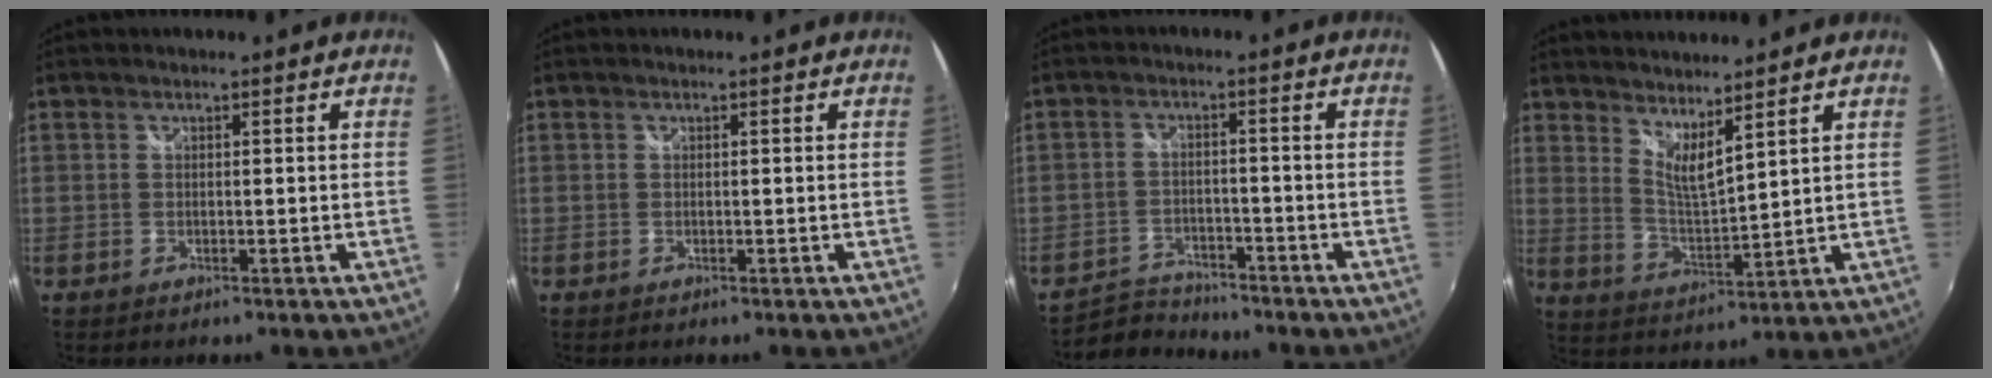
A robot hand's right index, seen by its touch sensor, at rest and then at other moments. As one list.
[{"total": 0.0}, {"total": 5.4, "force": [-5.0, 1.9, -0.3], "torque": [-0.015, 0.008, -0.090]}, {"total": 7.2, "force": [6.0, 0.6, 3.9], "torque": [-0.062, -0.012, 0.104]}]